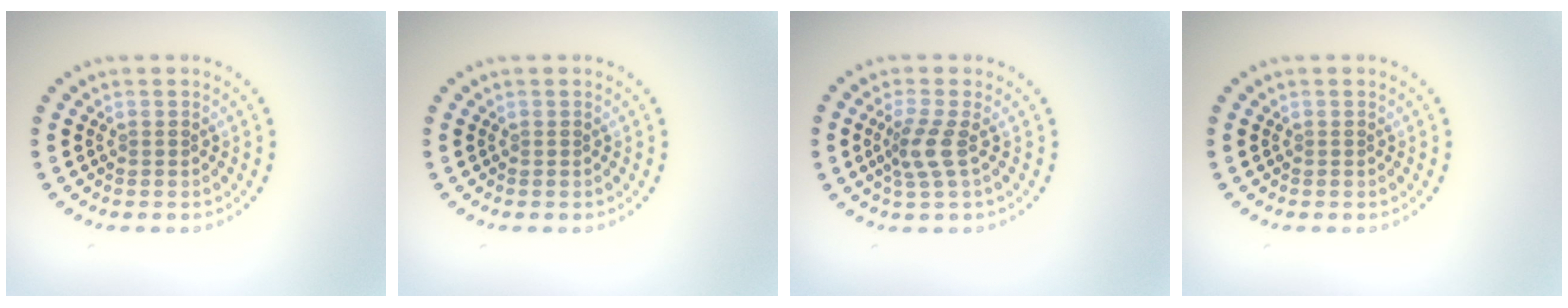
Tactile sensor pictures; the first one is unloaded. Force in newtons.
{"total": 0.0}
{"total": 2.4, "press": 1.8, "slide": 1.6}
{"total": 0.0}